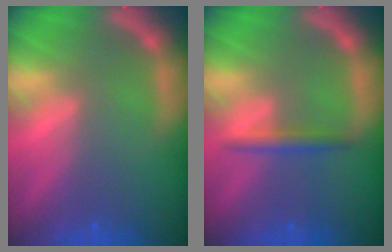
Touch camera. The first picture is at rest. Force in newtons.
{"total": 1.9}